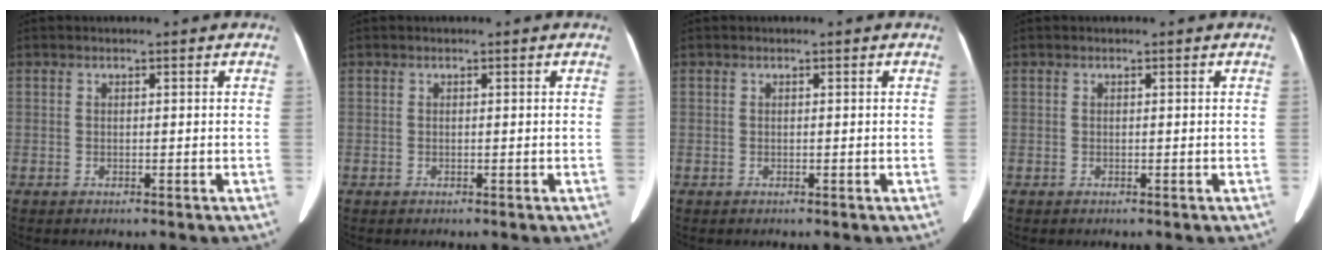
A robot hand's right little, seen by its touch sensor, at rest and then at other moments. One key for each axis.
{"total": 0.0}
{"total": 0.0}
{"total": 0.0}